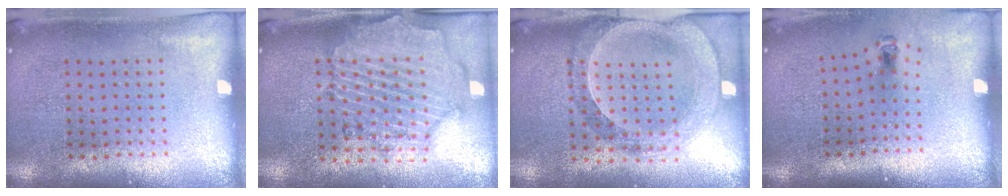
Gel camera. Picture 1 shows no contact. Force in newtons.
{"total": 1.5, "press": 1.5, "slide": 0.3}
{"total": 1.4, "press": 1.4, "slide": 0.3}
{"total": 0.7, "press": 0.4, "slide": 0.6}